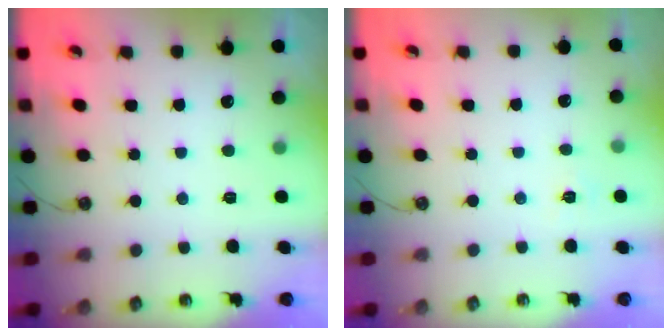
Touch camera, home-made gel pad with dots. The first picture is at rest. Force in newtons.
{"total": 2.3, "press": 2.3, "slide": 0.3}